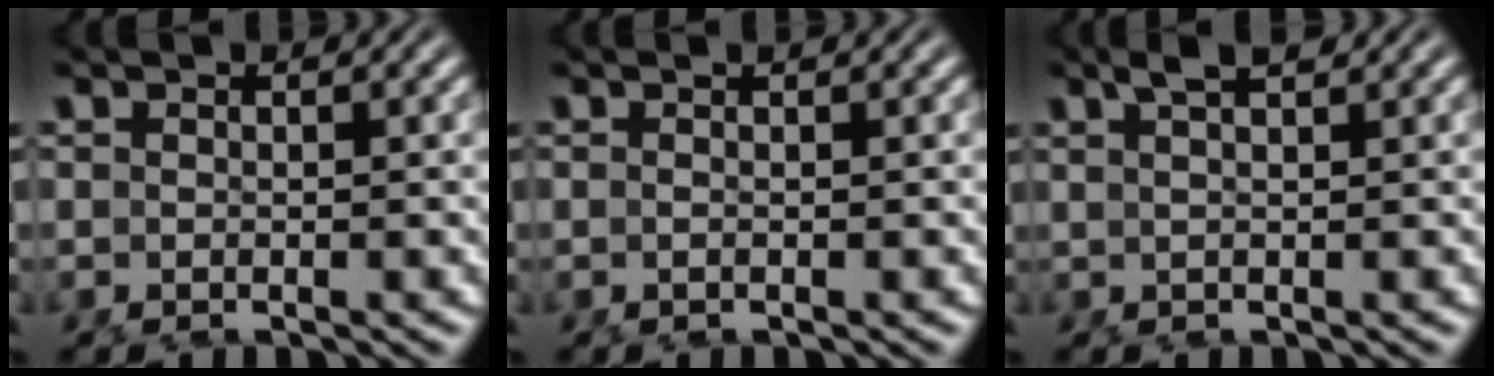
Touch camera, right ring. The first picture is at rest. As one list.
[{"total": 0.7, "force": [-0.2, -0.3, 0.6], "torque": [-0.012, 0.006, -0.007]}, {"total": 2.4, "force": [1.8, -0.2, 1.6], "torque": [-0.016, 0.014, 0.029]}]